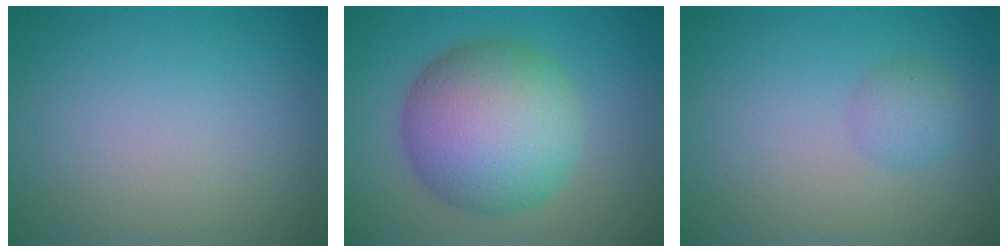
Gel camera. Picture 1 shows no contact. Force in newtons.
{"total": 10.2, "press": 10.2, "slide": 0.5}
{"total": 1.7, "press": 1.7, "slide": 0.0}